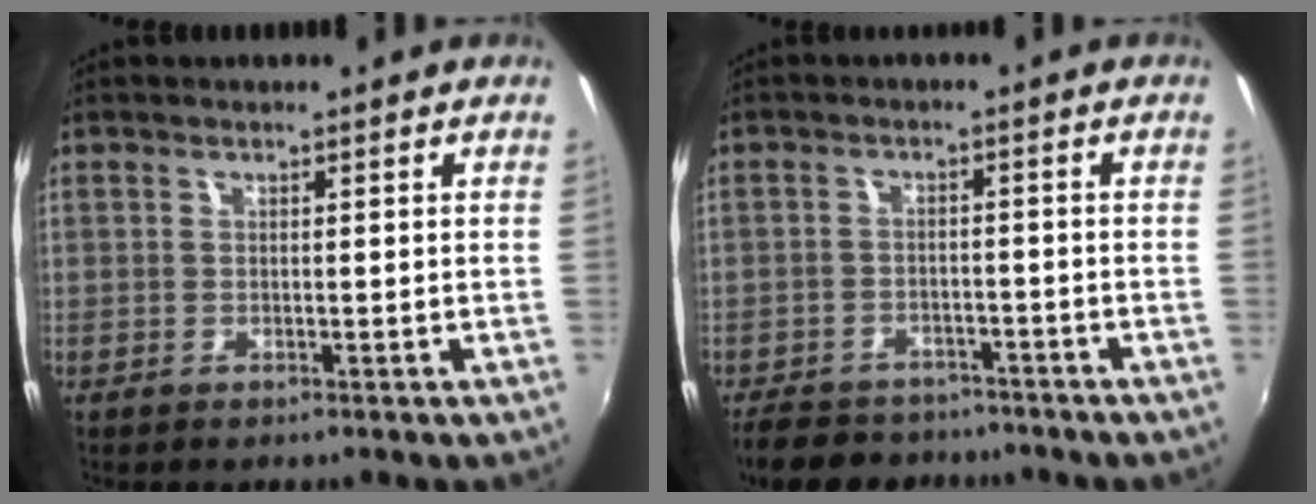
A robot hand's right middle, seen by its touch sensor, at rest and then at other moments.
{"total": 12.0, "force": [-10.0, 5.4, 4.0], "torque": [-0.105, -0.002, -0.146]}